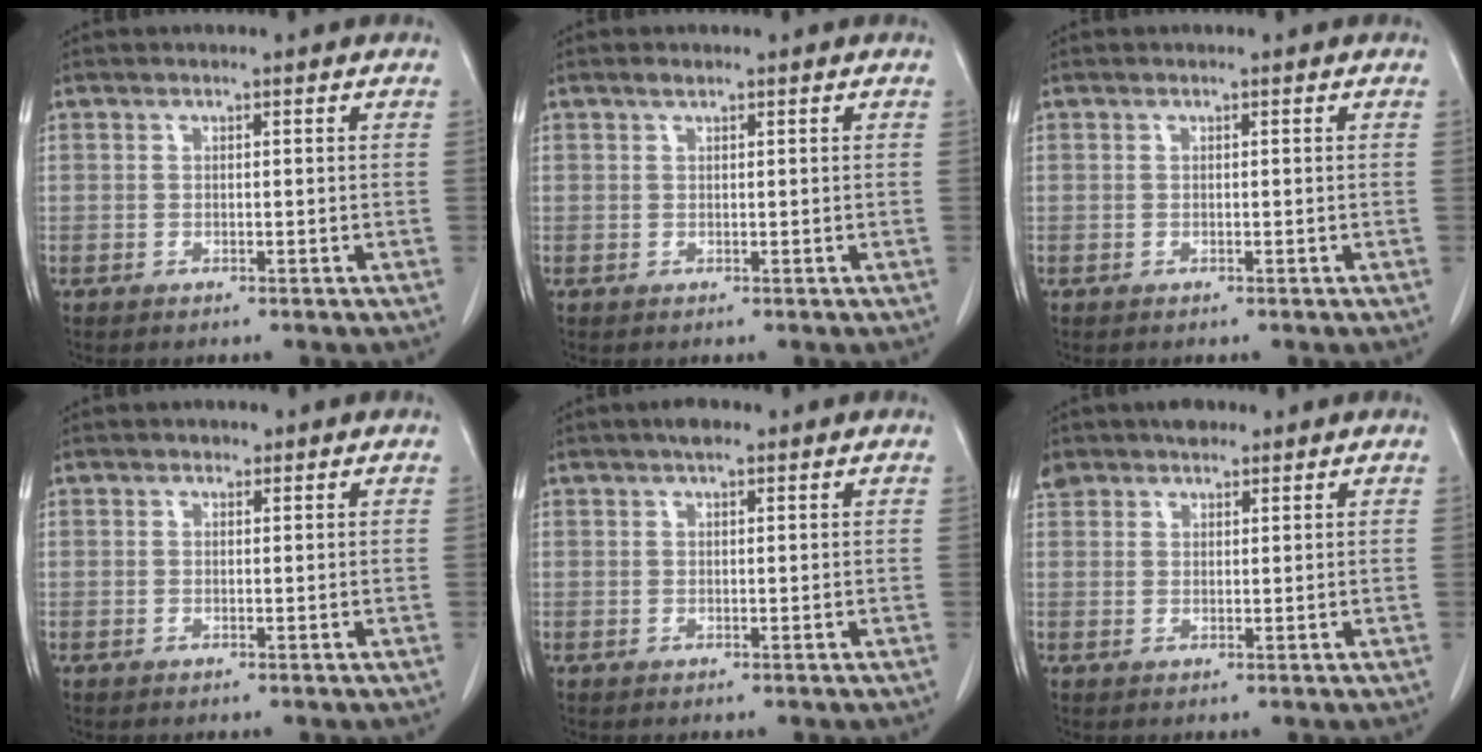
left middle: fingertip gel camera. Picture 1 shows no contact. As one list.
[{"total": 0.7, "force": [0.6, 0.2, 0.4], "torque": [-0.012, 0.000, 0.011]}, {"total": 0.0}, {"total": 0.7, "force": [0.4, 0.5, 0.1], "torque": [-0.001, 0.000, 0.004]}, {"total": 1.9, "force": [1.3, 0.6, 1.3], "torque": [-0.024, 0.009, 0.019]}, {"total": 3.9, "force": [3.1, 2.2, 1.0], "torque": [-0.022, 0.015, 0.056]}]